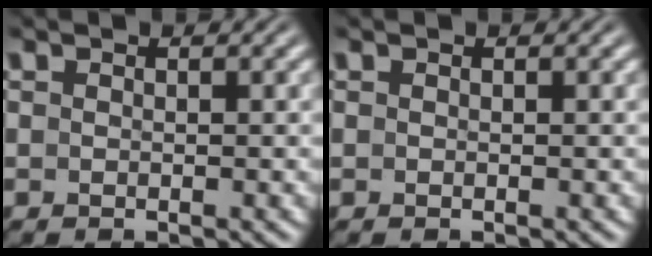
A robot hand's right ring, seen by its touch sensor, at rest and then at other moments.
{"total": 0.0}